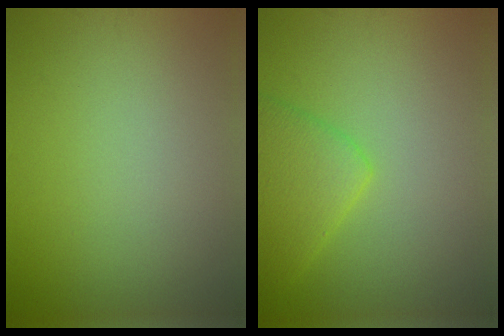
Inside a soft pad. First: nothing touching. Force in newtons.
{"total": 4.0, "press": 4.0, "slide": 0.2}